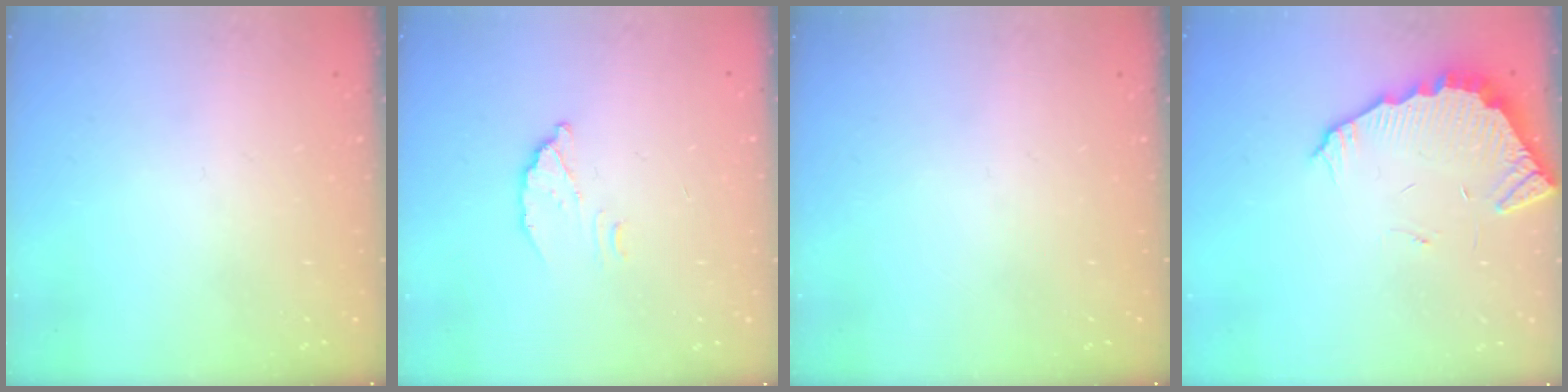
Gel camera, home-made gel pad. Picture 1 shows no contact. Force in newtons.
{"total": 3.7, "press": 3.7, "slide": 0.4}
{"total": 0.0}
{"total": 3.9, "press": 3.9, "slide": 0.2}